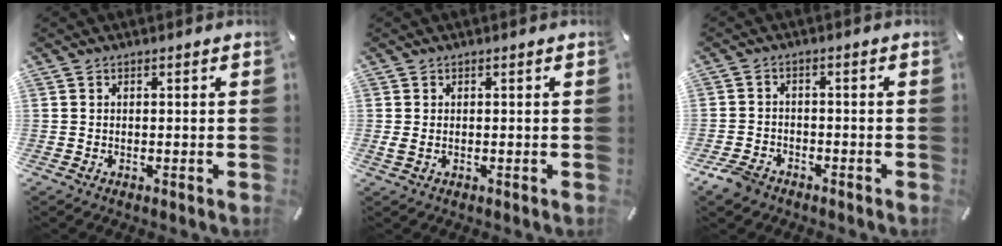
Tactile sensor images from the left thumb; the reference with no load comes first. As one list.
[{"total": 1.0, "force": [0.0, 0.6, 0.8], "torque": [-0.018, -0.002, 0.002]}, {"total": 4.4, "force": [-3.5, 2.3, 1.3], "torque": [-0.039, 0.014, -0.069]}]